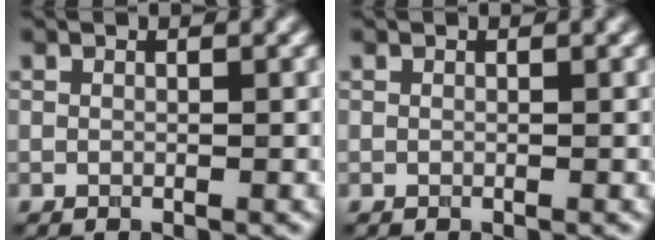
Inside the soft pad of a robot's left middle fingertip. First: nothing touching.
{"total": 0.0}